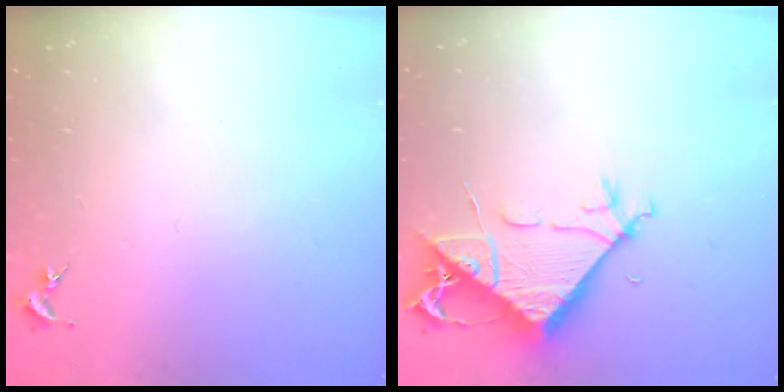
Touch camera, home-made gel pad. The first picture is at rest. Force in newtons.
{"total": 8.2, "press": 8.1, "slide": 1.2}